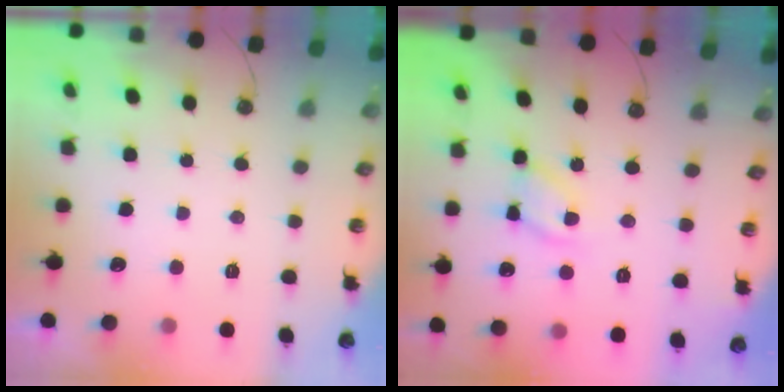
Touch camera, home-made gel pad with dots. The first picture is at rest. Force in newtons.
{"total": 11.0, "press": 11.0, "slide": 0.7}